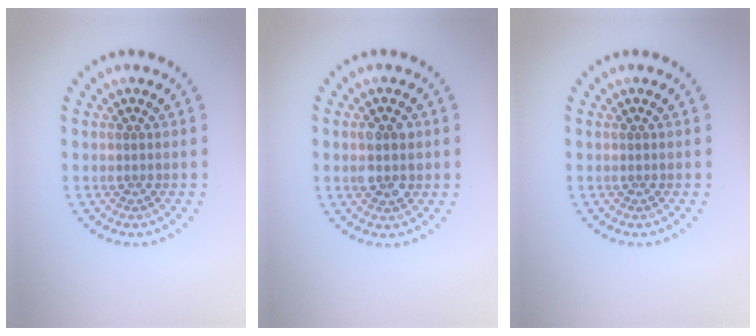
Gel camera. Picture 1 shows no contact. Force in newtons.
{"total": 2.6, "press": 2.6, "slide": 0.3}
{"total": 0.0}